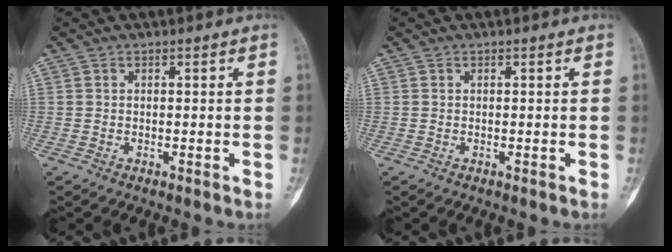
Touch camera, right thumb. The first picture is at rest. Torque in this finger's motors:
{"motor_torque": [0.19, -0.01, 0.01, -0.01, 0.00]}